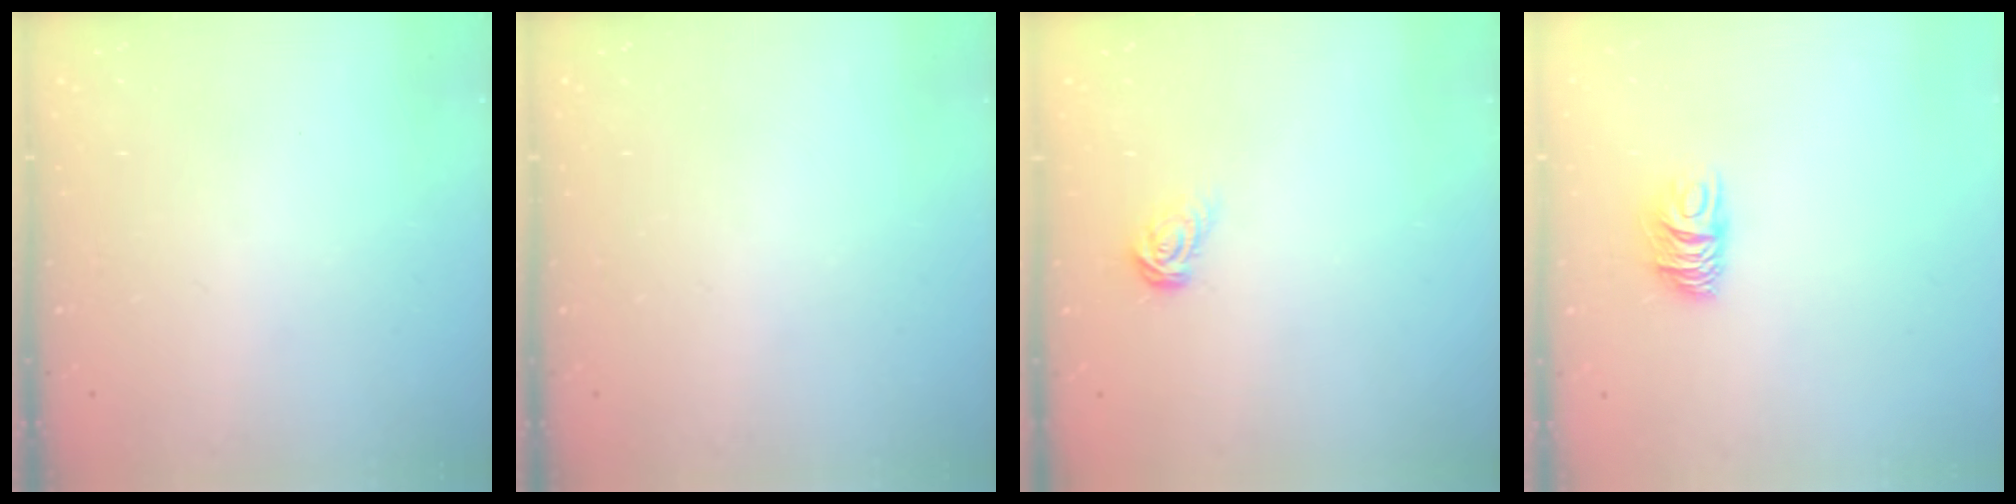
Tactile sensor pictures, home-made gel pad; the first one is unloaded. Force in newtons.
{"total": 0.0}
{"total": 5.4, "press": 5.4, "slide": 0.6}
{"total": 6.7, "press": 6.7, "slide": 0.7}